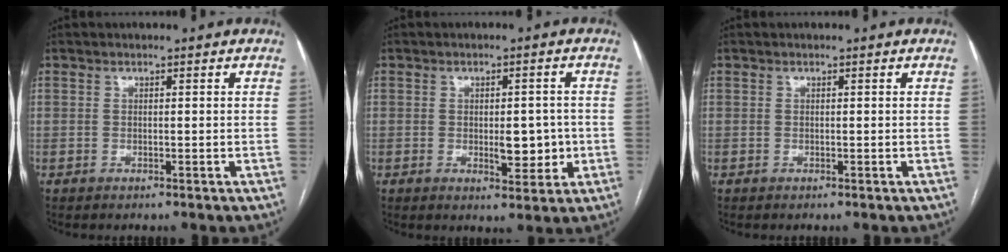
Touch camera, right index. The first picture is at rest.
{"total": 5.2, "force": [-0.7, 2.4, 4.6], "torque": [-0.055, -0.001, -0.003]}
{"total": 0.0}